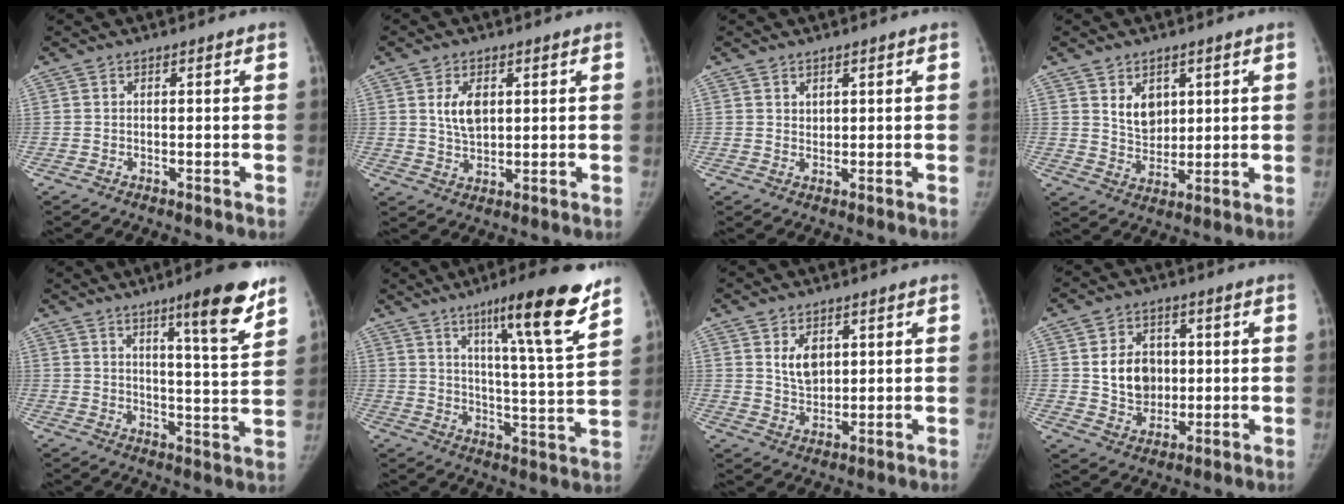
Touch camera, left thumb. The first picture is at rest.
{"total": 5.7, "force": [1.8, 3.4, 4.3], "torque": [-0.062, -0.013, 0.039]}
{"total": 1.4, "force": [1.0, 0.8, 0.5], "torque": [0.003, -0.010, 0.022]}
{"total": 6.2, "force": [2.7, 4.5, 3.4], "torque": [-0.029, -0.026, 0.057]}
{"total": 12.8, "force": [8.3, 1.5, 9.7], "torque": [-0.119, -0.052, 0.121]}
{"total": 18.4, "force": [11.6, 1.6, 14.2], "torque": [-0.188, -0.062, 0.175]}
{"total": 5.3, "force": [2.1, 3.4, 3.5], "torque": [-0.039, -0.021, 0.046]}
{"total": 9.6, "force": [1.3, 7.8, 5.4], "torque": [-0.047, -0.009, 0.029]}